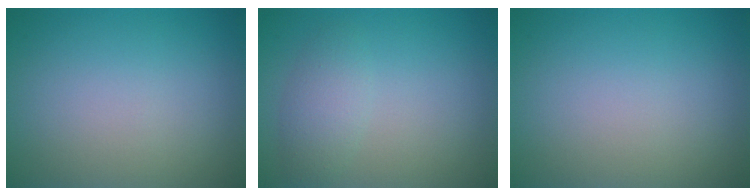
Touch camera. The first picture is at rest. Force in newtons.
{"total": 2.2, "press": 2.2, "slide": 0.0}
{"total": 0.0}